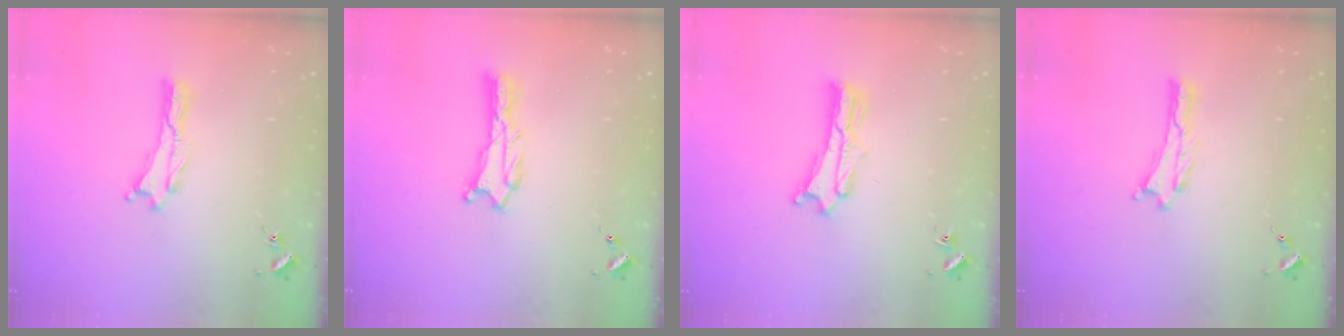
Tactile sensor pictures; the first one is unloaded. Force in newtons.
{"total": 0.9, "press": 0.9, "slide": 0.1}
{"total": 2.5, "press": 2.5, "slide": 0.1}
{"total": 0.0}